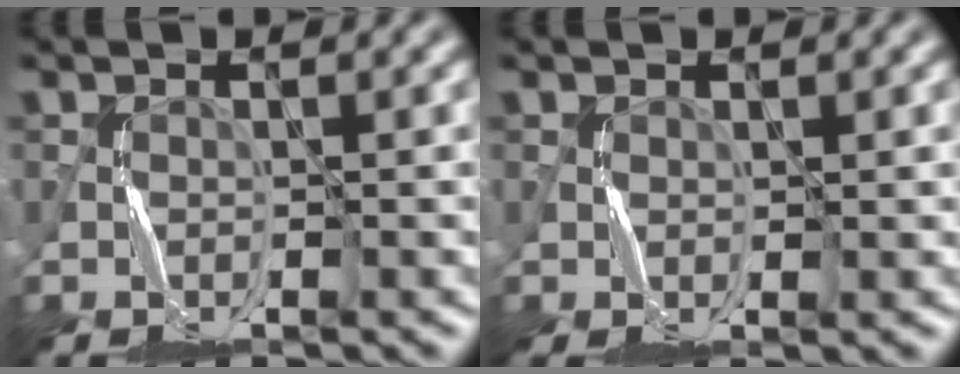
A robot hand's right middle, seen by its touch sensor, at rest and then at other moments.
{"total": 1.0, "force": [0.4, 0.4, 0.9], "torque": [-0.023, -0.001, 0.010]}